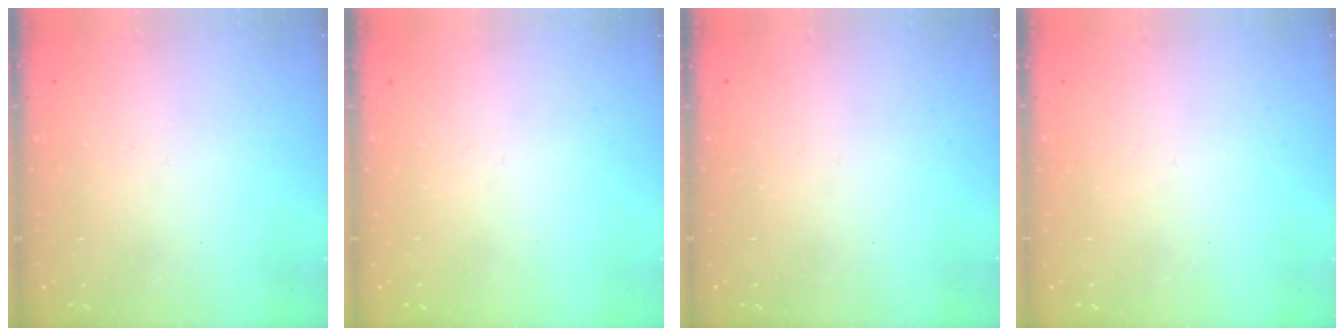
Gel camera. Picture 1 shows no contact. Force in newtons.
{"total": 0.0}
{"total": 0.0}
{"total": 0.0}